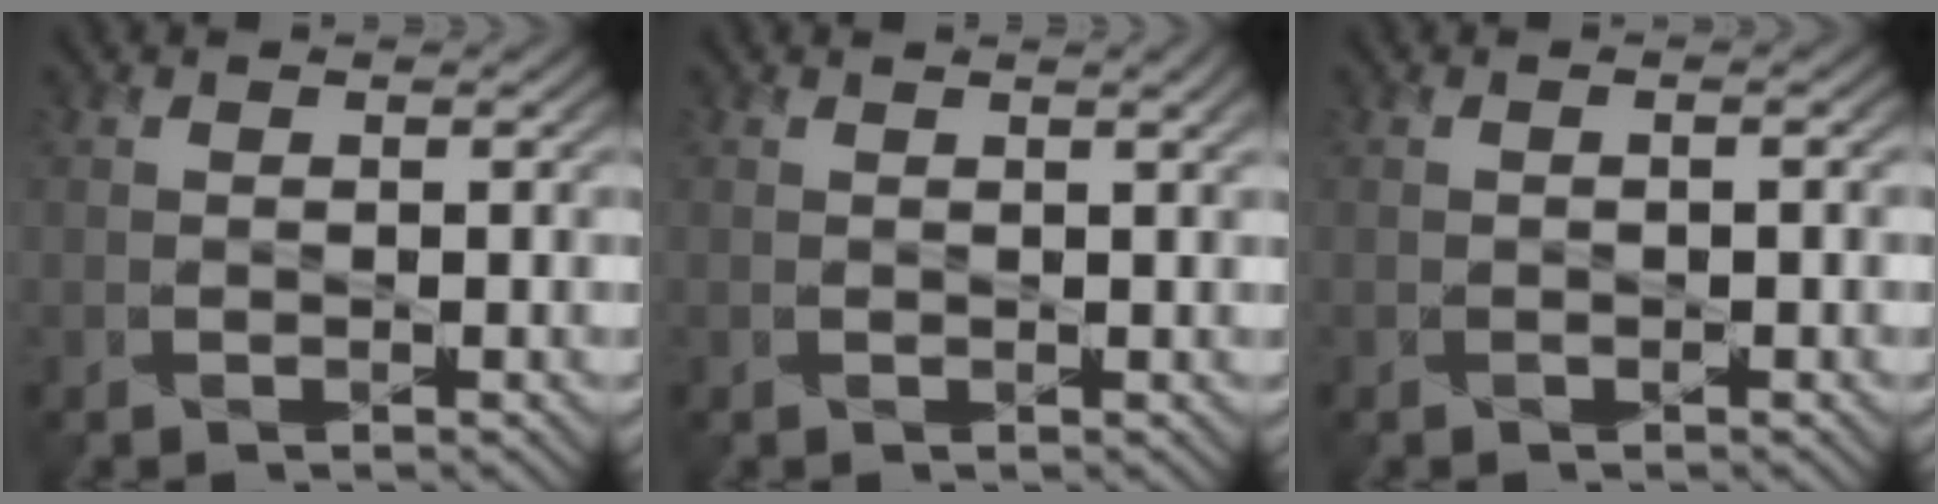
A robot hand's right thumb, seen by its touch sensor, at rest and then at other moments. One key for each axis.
{"total": 1.9, "fx": 0.9, "fy": 0.5, "fz": 1.7, "tx": -0.015, "ty": 0.004, "tz": 0.002}
{"total": 1.2, "fx": -0.1, "fy": 0.4, "fz": 1.2, "tx": -0.014, "ty": 0.004, "tz": -0.002}